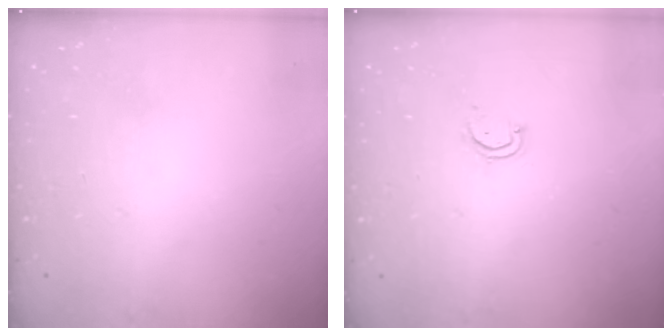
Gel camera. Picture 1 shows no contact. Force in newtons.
{"total": 2.6, "press": 2.6, "slide": 0.2}